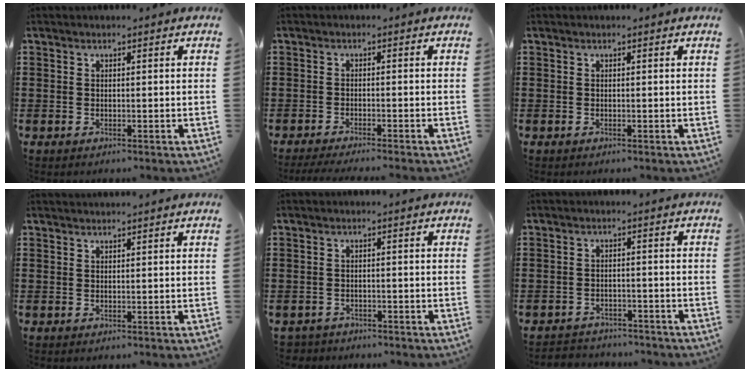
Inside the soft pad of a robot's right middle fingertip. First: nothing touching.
{"total": 1.9, "force": [-1.7, -0.3, 0.8], "torque": [-0.011, 0.002, -0.033]}
{"total": 0.0}
{"total": 0.8, "force": [0.8, -0.1, 0.1], "torque": [-0.002, -0.002, 0.015]}
{"total": 1.4, "force": [-1.3, 0.3, -0.2], "torque": [-0.002, 0.001, -0.031]}
{"total": 2.4, "force": [-2.4, 0.4, -0.2], "torque": [-0.004, 0.000, -0.053]}